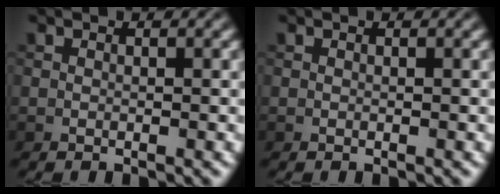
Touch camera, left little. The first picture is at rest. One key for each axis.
{"total": 0.0}